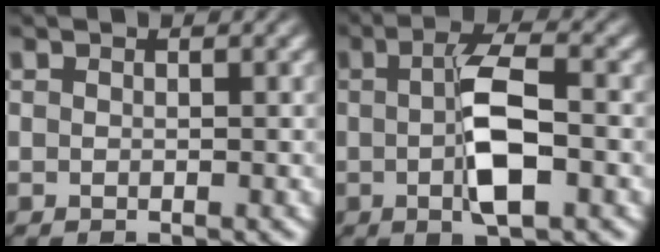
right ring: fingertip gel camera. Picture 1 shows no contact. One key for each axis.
{"total": 4.9, "fx": -0.5, "fy": 0.9, "fz": 4.8, "tx": -0.084, "ty": -0.004, "tz": -0.005}